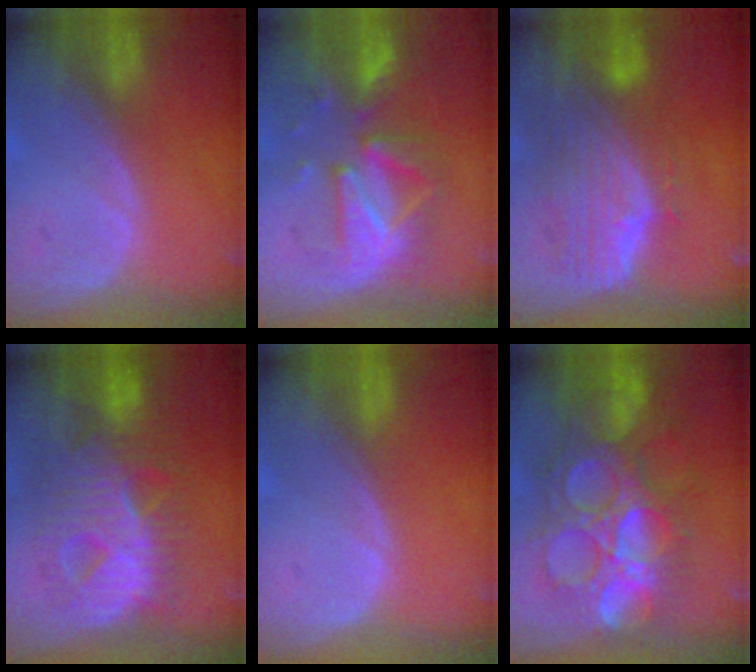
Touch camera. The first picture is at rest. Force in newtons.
{"total": 9.5, "press": 9.0, "slide": 3.0}
{"total": 9.9, "press": 8.8, "slide": 4.5}
{"total": 12.1, "press": 12.0, "slide": 1.3}
{"total": 0.0}
{"total": 13.2, "press": 13.1, "slide": 1.7}